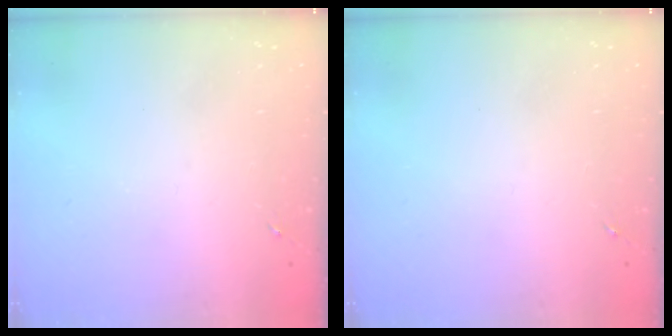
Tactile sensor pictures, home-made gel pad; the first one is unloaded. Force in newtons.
{"total": 0.0}